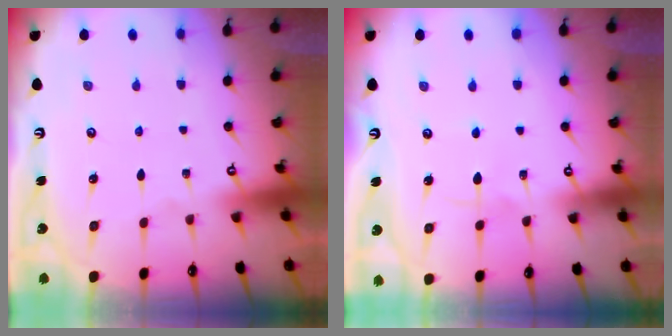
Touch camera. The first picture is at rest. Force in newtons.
{"total": 5.3, "press": 5.3, "slide": 0.2}